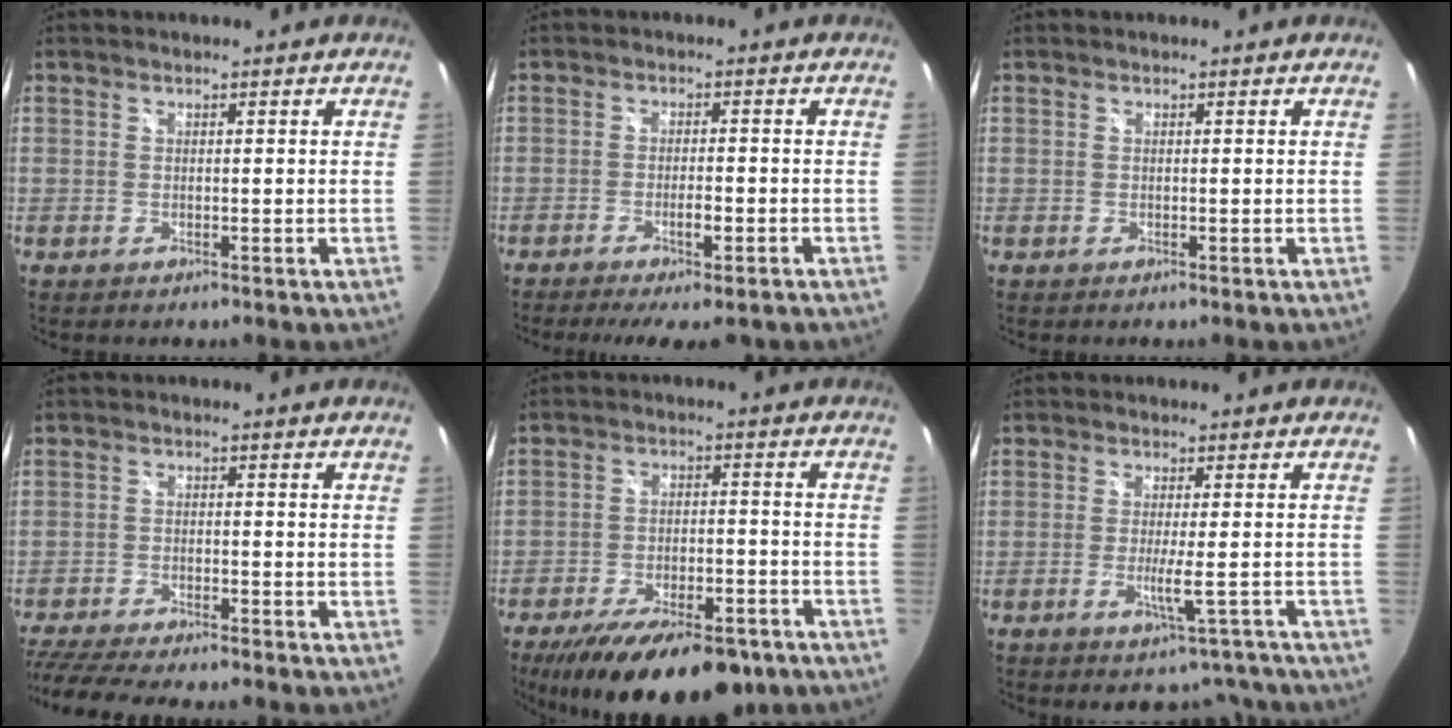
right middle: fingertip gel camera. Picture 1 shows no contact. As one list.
[{"total": 6.8, "force": [-4.6, 1.5, 4.8], "torque": [-0.101, -0.016, -0.070]}, {"total": 0.0}, {"total": 13.1, "force": [-11.5, 1.5, 6.1], "torque": [-0.140, -0.024, -0.189]}, {"total": 20.5, "force": [-14.8, 7.6, 12.0], "torque": [-0.216, -0.031, -0.207]}, {"total": 7.6, "force": [-6.4, 1.2, 4.0], "torque": [-0.049, -0.001, -0.080]}]